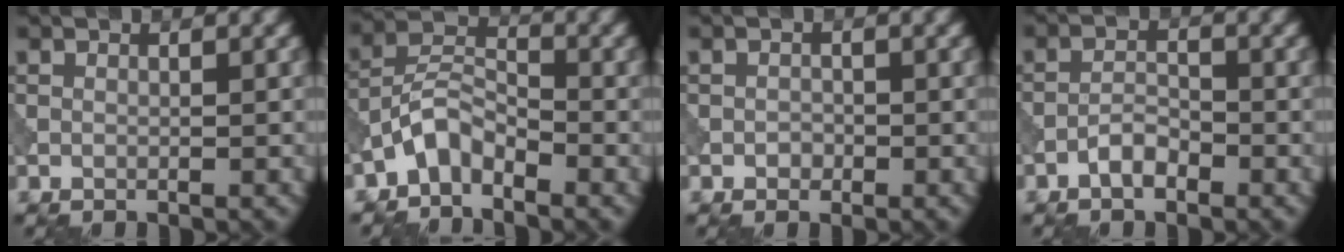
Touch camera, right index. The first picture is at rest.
{"total": 3.3, "force": [-2.5, 1.4, 1.6], "torque": [-0.027, 0.018, -0.059]}
{"total": 0.8, "force": [-0.3, 0.7, 0.3], "torque": [-0.002, -0.002, -0.007]}
{"total": 2.1, "force": [-1.4, 0.8, 1.3], "torque": [-0.022, 0.008, -0.029]}